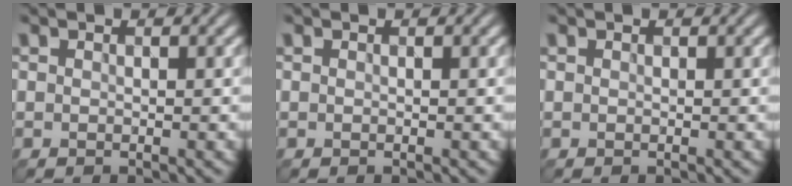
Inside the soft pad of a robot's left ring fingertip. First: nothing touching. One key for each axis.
{"total": 0.0}
{"total": 0.0}